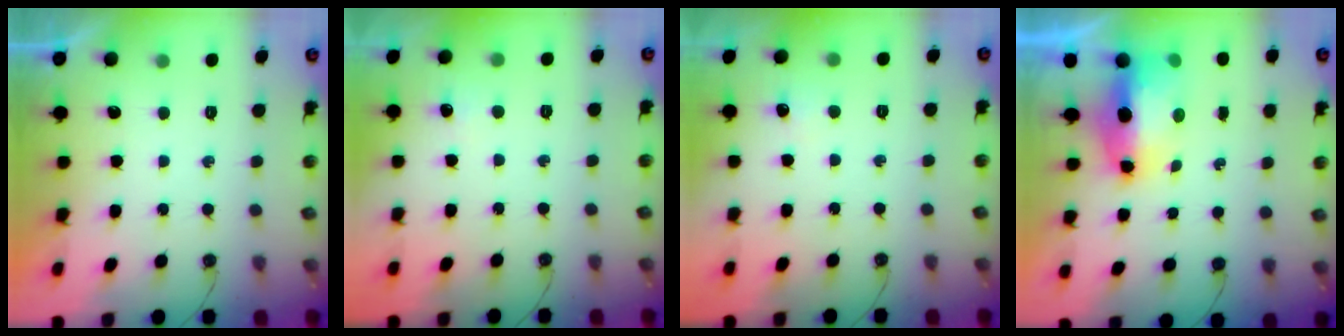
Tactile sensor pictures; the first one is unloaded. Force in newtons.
{"total": 3.4, "press": 3.4, "slide": 0.3}
{"total": 4.4, "press": 4.3, "slide": 0.6}
{"total": 9.4, "press": 9.2, "slide": 2.2}